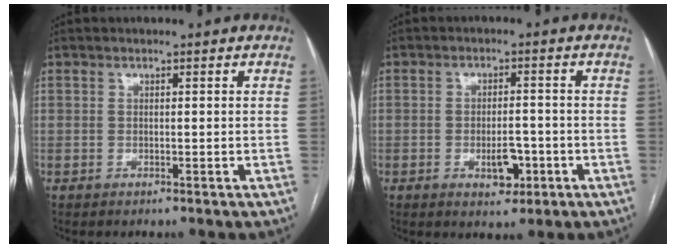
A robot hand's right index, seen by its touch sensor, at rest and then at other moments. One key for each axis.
{"total": 4.6, "fx": -1.7, "fy": 2.3, "fz": 3.6, "tx": -0.055, "ty": 0.001, "tz": -0.019}